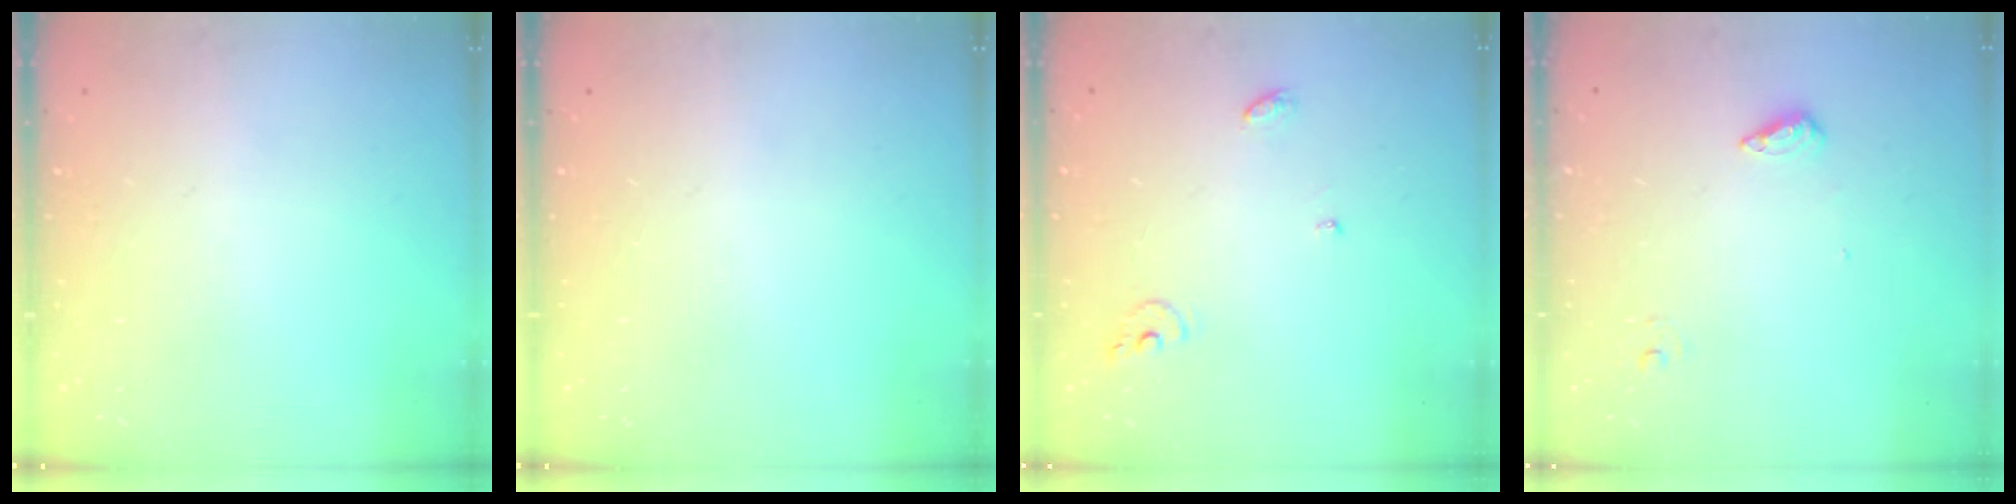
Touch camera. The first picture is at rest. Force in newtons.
{"total": 0.0}
{"total": 6.2, "press": 6.2, "slide": 0.2}
{"total": 5.9, "press": 5.8, "slide": 1.4}